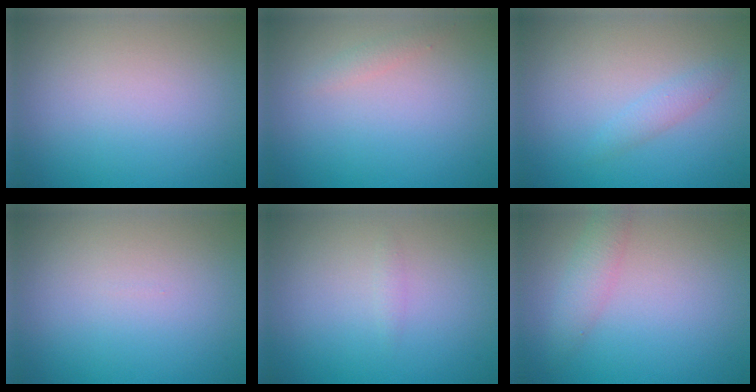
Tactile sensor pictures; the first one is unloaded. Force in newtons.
{"total": 0.8, "press": 0.8, "slide": 0.0}
{"total": 1.3, "press": 1.3, "slide": 0.0}
{"total": 0.0}
{"total": 0.6, "press": 0.6, "slide": 0.0}
{"total": 2.2, "press": 2.2, "slide": 0.1}